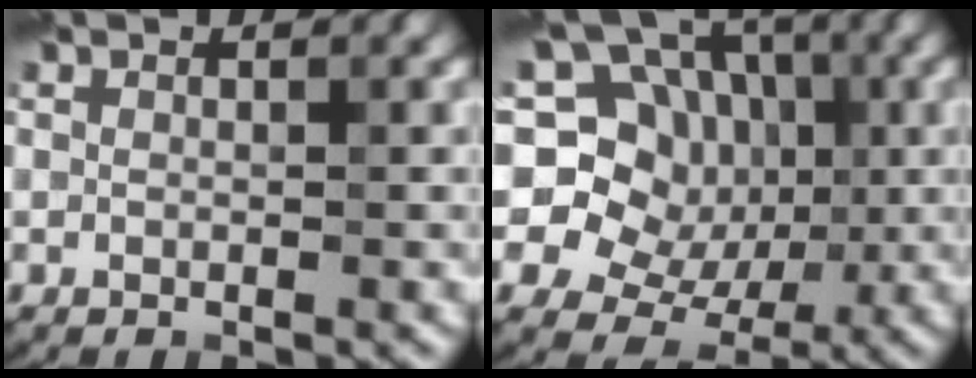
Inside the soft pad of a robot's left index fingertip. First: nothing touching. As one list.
[{"total": 17.0, "force": [3.3, 14.7, 7.9], "torque": [-0.185, 0.050, 0.026]}]